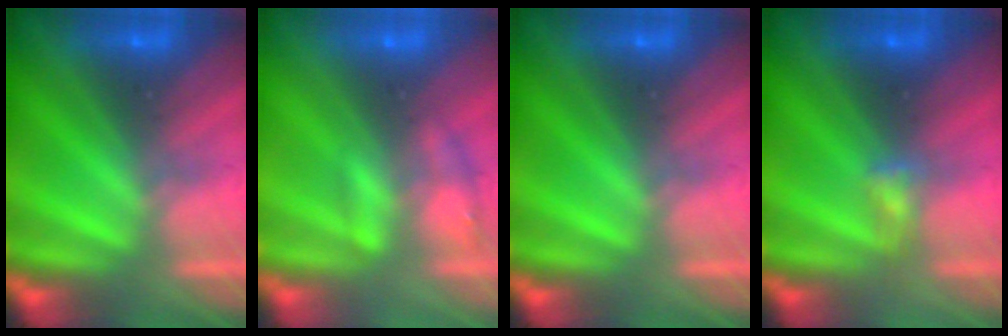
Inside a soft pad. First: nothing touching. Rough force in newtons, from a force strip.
{"total": 2.2}
{"total": 0.0}
{"total": 3.0}